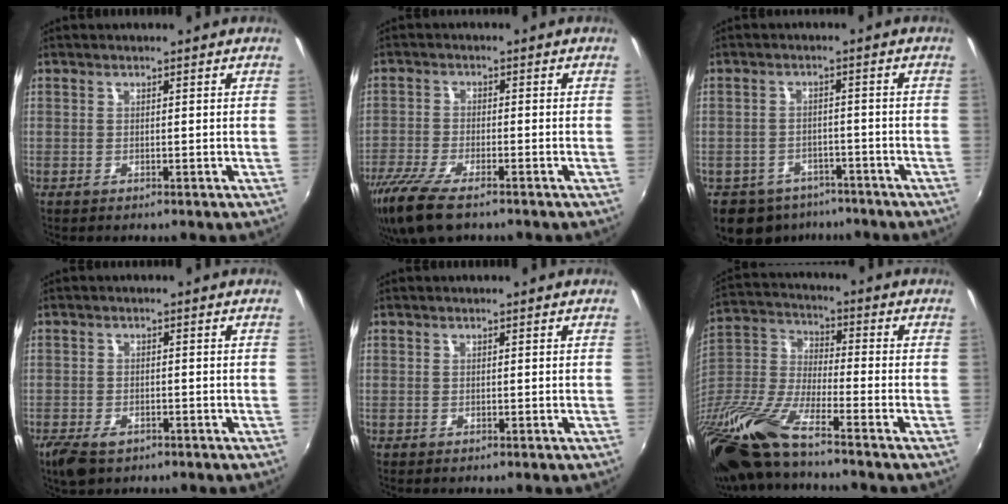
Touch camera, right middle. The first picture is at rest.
{"total": 10.1, "force": [-7.2, 2.9, 6.4], "torque": [-0.155, -0.035, -0.140]}
{"total": 10.1, "force": [-7.0, 6.7, 3.0], "torque": [-0.083, 0.009, -0.089]}
{"total": 5.6, "force": [-3.6, 2.8, 3.3], "torque": [-0.083, -0.021, -0.064]}
{"total": 0.0}
{"total": 18.6, "force": [-13.4, 2.7, 12.6], "torque": [-0.269, -0.039, -0.275]}